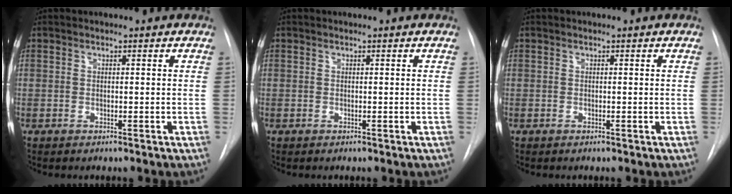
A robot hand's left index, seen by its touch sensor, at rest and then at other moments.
{"total": 0.0}
{"total": 0.0}